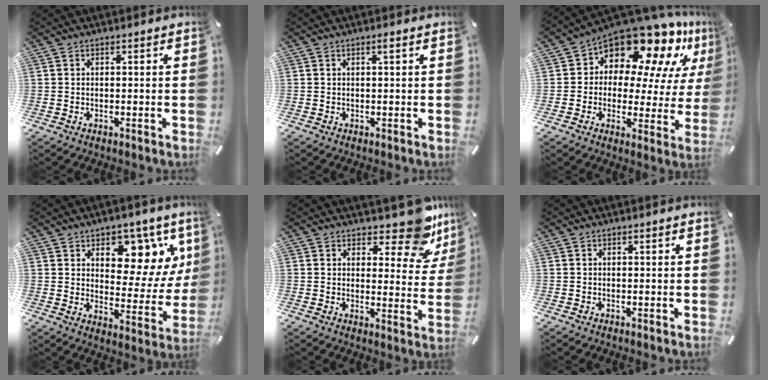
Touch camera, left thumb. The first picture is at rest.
{"total": 1.0, "force": [0.3, 0.0, 0.9], "torque": [-0.018, 0.000, 0.006]}
{"total": 14.5, "force": [11.3, 6.7, 6.0], "torque": [-0.102, -0.105, 0.190]}
{"total": 12.2, "force": [7.2, 7.8, 6.0], "torque": [-0.054, -0.070, 0.126]}
{"total": 11.1, "force": [8.6, 4.5, 5.4], "torque": [-0.050, -0.071, 0.148]}
{"total": 0.0}